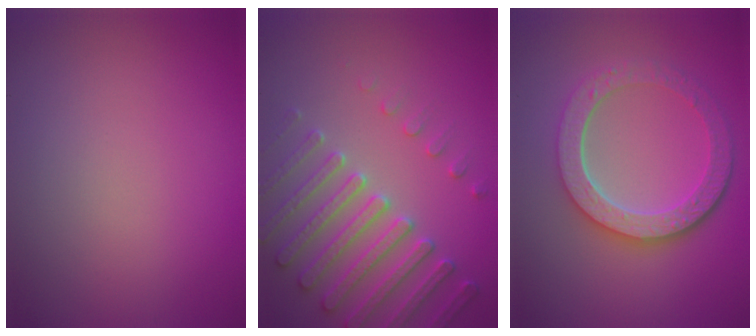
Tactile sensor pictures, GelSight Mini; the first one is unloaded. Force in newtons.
{"total": 5.1, "press": 4.9, "slide": 1.3}
{"total": 5.8, "press": 4.5, "slide": 3.6}